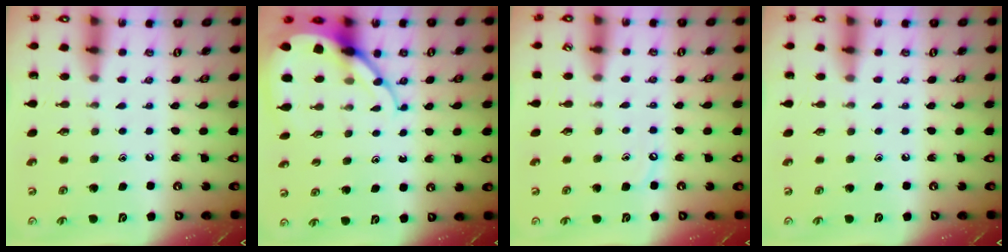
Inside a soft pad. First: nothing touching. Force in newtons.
{"total": 8.9, "press": 8.9, "slide": 0.8}
{"total": 4.6, "press": 4.6, "slide": 0.6}
{"total": 0.0}